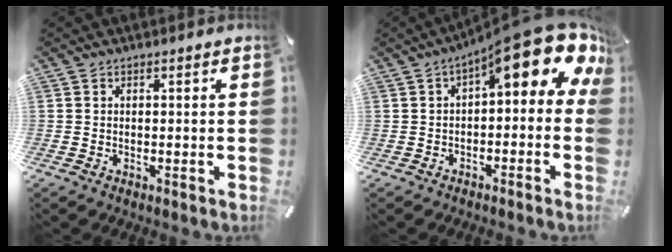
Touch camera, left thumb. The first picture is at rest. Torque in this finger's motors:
{"motor_torque": [2.26, 2.74, 1.58, -1.19, 0.23]}